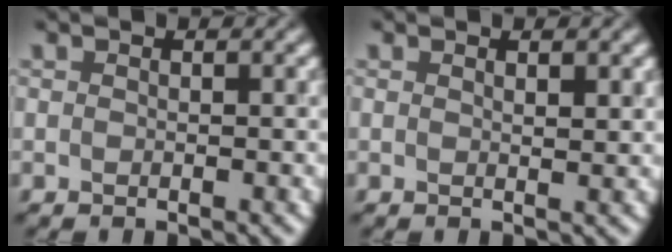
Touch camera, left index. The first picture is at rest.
{"total": 1.1, "force": [0.7, 0.2, 0.8], "torque": [-0.011, 0.000, 0.010]}